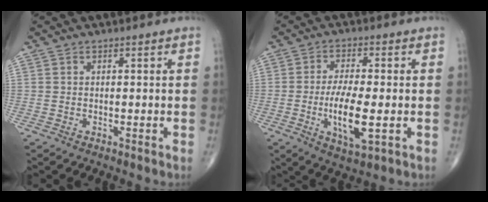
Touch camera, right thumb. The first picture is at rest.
{"total": 10.1, "force": [-1.9, 3.3, 9.3], "torque": [-0.172, -0.008, -0.032]}